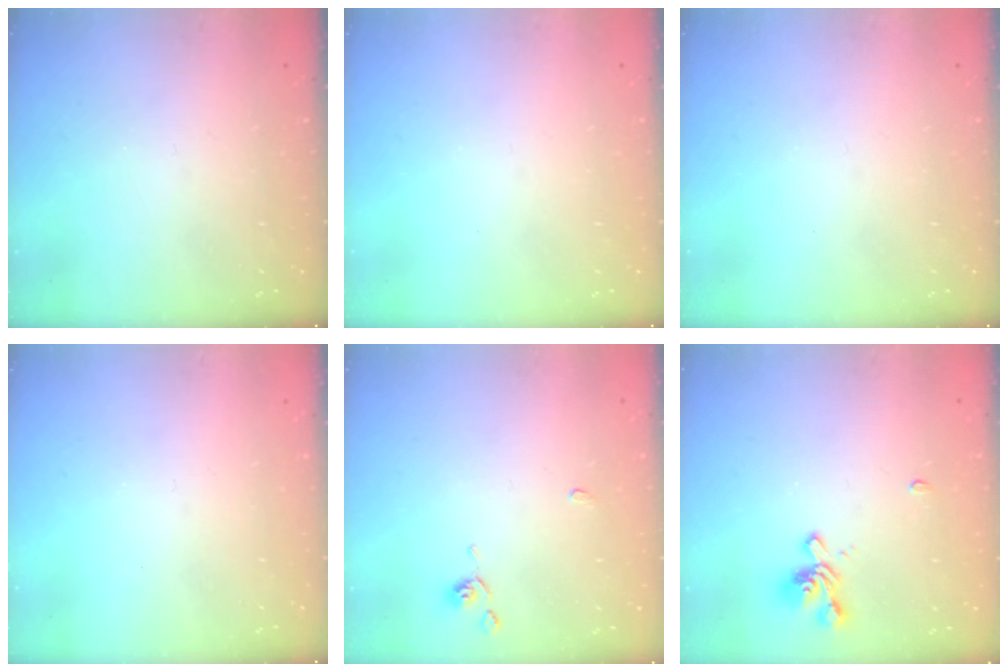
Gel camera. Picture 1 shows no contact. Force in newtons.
{"total": 0.0}
{"total": 0.0}
{"total": 0.0}
{"total": 0.9, "press": 0.9, "slide": 0.4}
{"total": 1.6, "press": 1.1, "slide": 1.1}